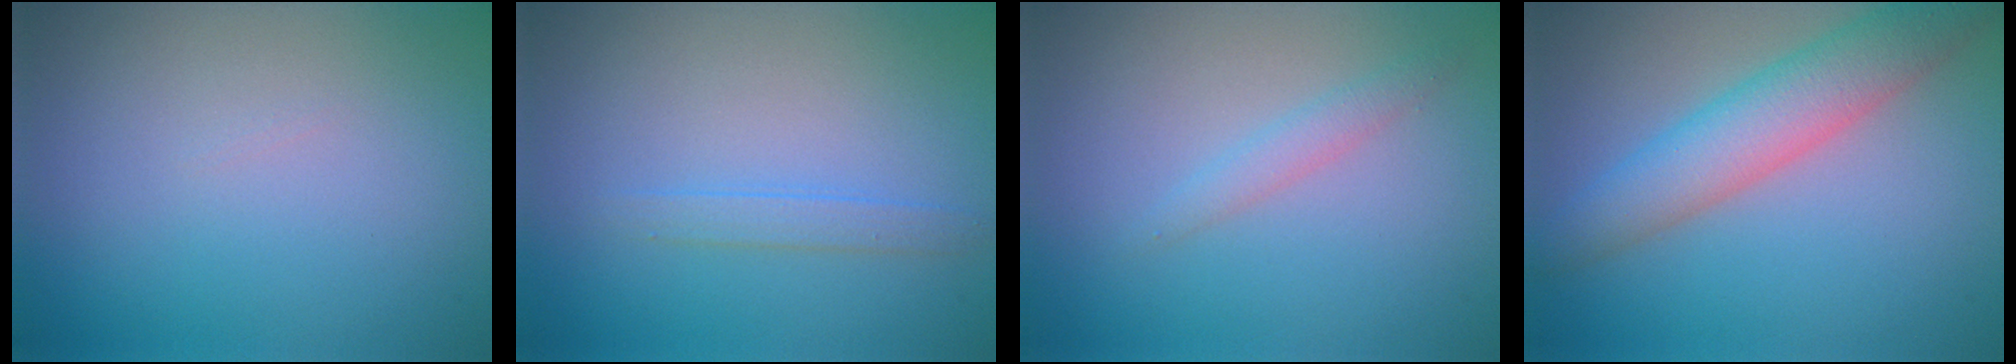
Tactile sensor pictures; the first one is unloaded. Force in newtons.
{"total": 1.3, "press": 1.3, "slide": 0.0}
{"total": 1.4, "press": 1.4, "slide": 0.1}
{"total": 5.4, "press": 5.4, "slide": 0.2}